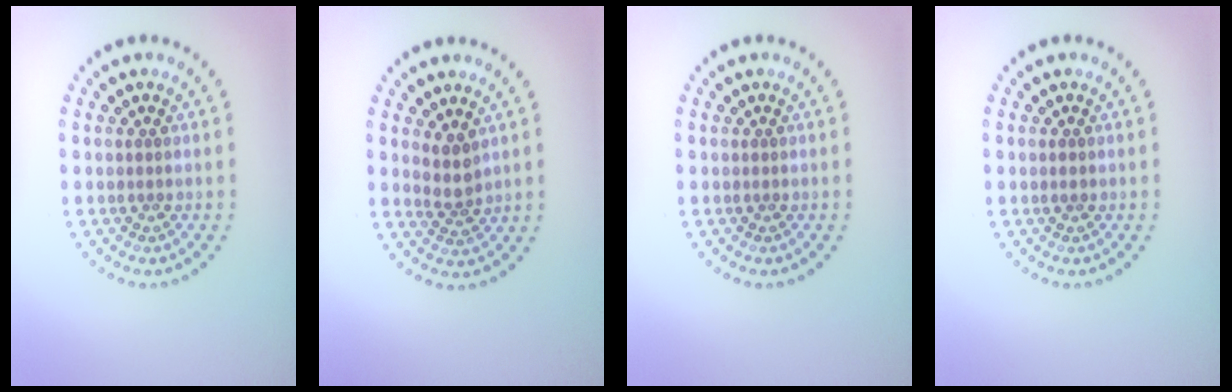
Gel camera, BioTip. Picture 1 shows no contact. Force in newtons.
{"total": 2.1, "press": 1.7, "slide": 1.3}
{"total": 0.0}
{"total": 0.7, "press": 0.7, "slide": 0.1}